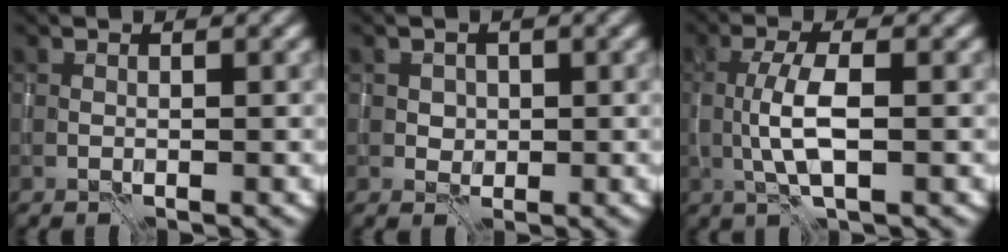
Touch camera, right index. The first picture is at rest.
{"total": 1.3, "force": [0.4, 1.2, 0.3], "torque": [-0.004, -0.001, 0.008]}
{"total": 4.1, "force": [-0.2, 1.2, 3.9], "torque": [-0.089, 0.001, -0.005]}